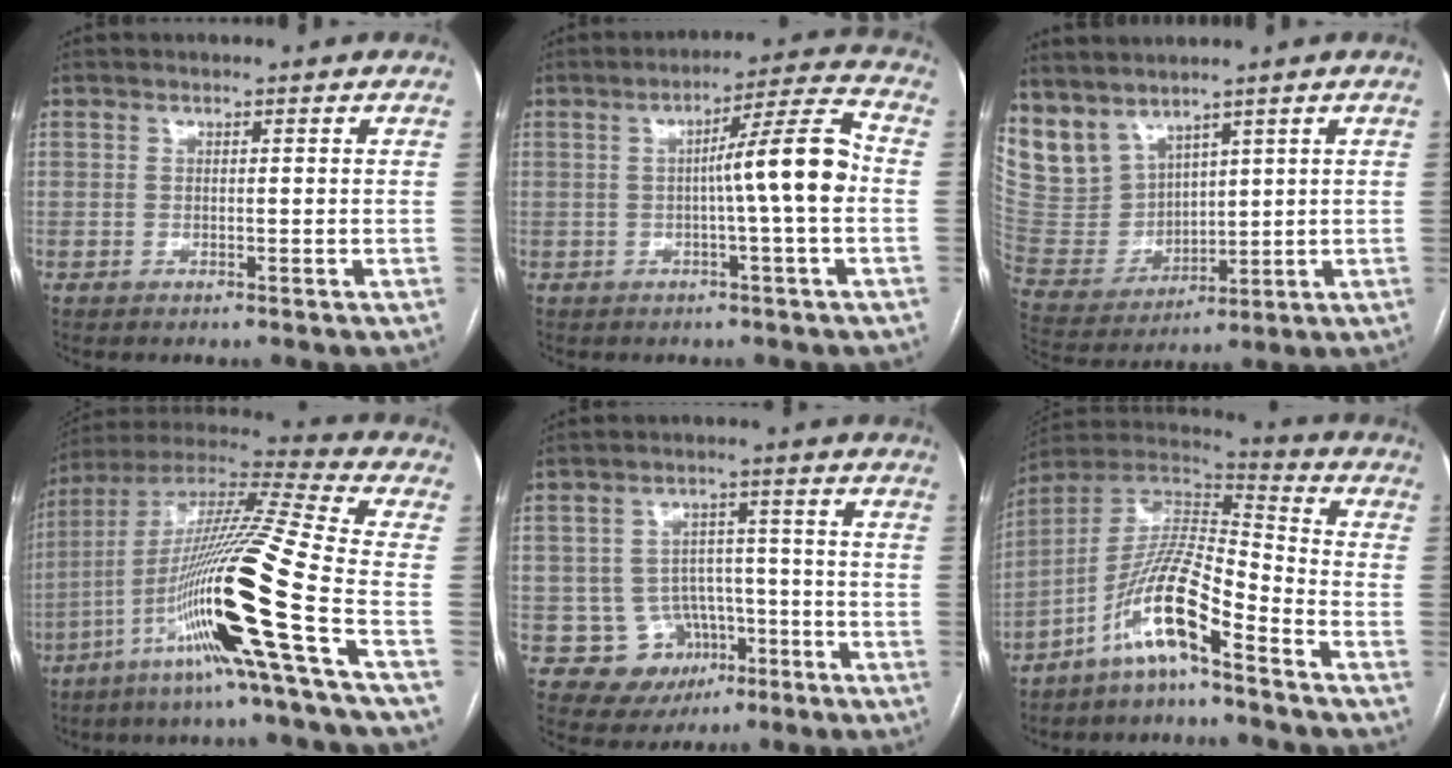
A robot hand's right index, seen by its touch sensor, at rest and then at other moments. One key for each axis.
{"total": 9.4, "fx": -0.7, "fy": -0.7, "fz": 9.3, "tx": -0.137, "ty": 0.019, "tz": -0.013}
{"total": 9.4, "fx": 7.7, "fy": 5.1, "fz": 2.1, "tx": -0.064, "ty": 0.007, "tz": 0.185}
{"total": 22.6, "fx": -8.9, "fy": -1.9, "fz": 20.7, "tx": -0.396, "ty": -0.025, "tz": -0.174}
{"total": 8.2, "fx": -3.0, "fy": 7.5, "fz": 1.3, "tx": -0.008, "ty": 0.020, "tz": -0.033}
{"total": 12.3, "fx": -7.5, "fy": 1.4, "fz": 9.6, "tx": -0.191, "ty": 0.012, "tz": -0.144}